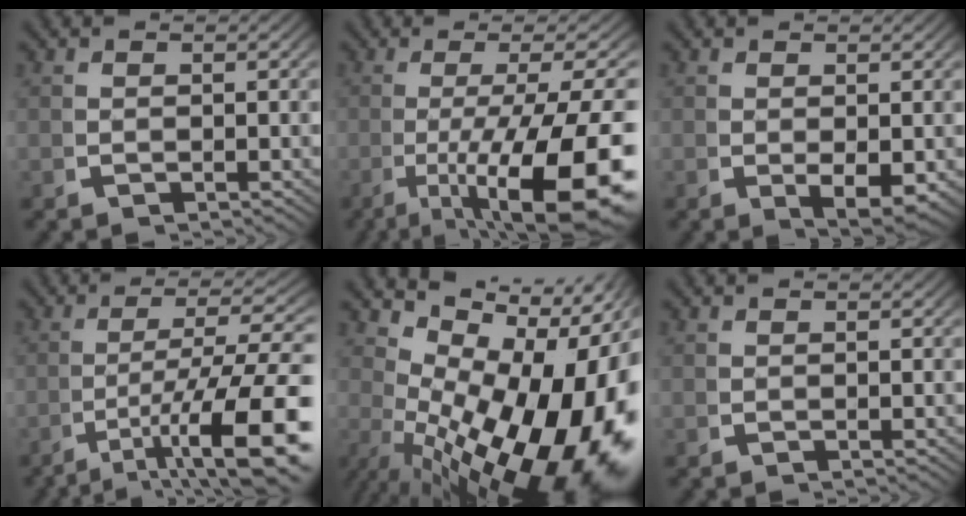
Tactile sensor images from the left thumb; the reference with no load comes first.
{"total": 13.2, "force": [-3.8, 6.6, 10.8], "torque": [-0.188, -0.047, -0.029]}
{"total": 2.9, "force": [-0.3, 1.4, 2.5], "torque": [-0.044, -0.016, 0.003]}
{"total": 10.5, "force": [-3.2, 4.7, 8.9], "torque": [-0.150, -0.036, -0.031]}
{"total": 22.3, "force": [-1.2, 14.2, 17.2], "torque": [-0.266, -0.046, 0.007]}
{"total": 0.0}